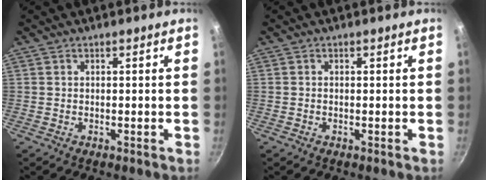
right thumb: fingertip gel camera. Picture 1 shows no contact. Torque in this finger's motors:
{"motor_torque": [-0.22, 0.04, -0.27, 0.17, -0.05]}